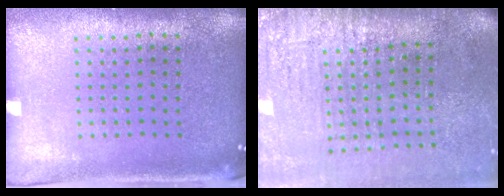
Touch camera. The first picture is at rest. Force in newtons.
{"total": 4.7, "press": 3.8, "slide": 2.6}